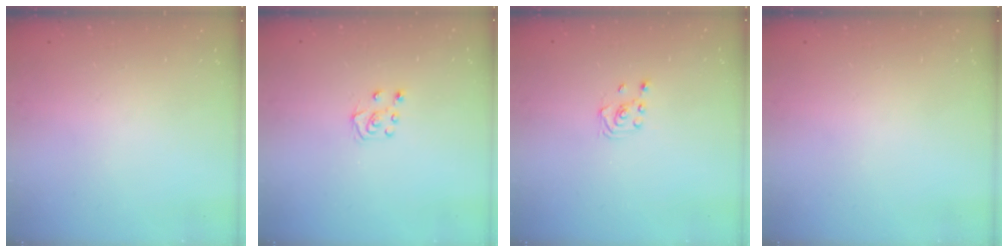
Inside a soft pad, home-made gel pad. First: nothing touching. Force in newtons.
{"total": 4.9, "press": 4.9, "slide": 0.6}
{"total": 2.0, "press": 1.8, "slide": 0.8}
{"total": 0.0}